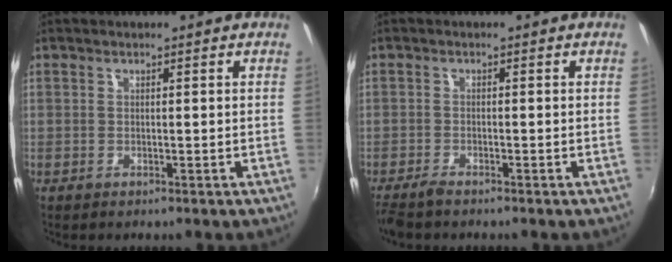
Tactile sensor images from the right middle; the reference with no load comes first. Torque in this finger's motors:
{"motor_torque": [0.10, -0.10, 0.02, 0.01]}